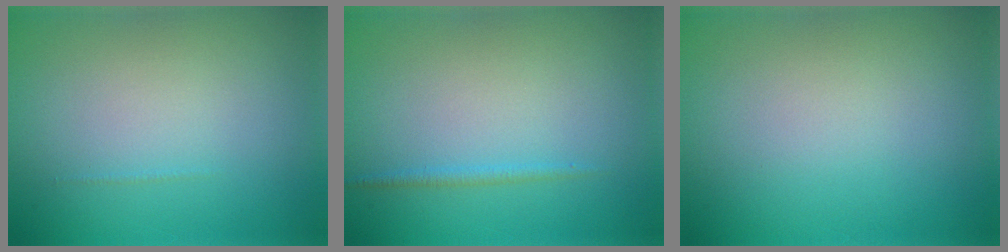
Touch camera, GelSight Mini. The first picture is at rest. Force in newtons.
{"total": 0.8, "press": 0.8, "slide": 0.1}
{"total": 0.0}